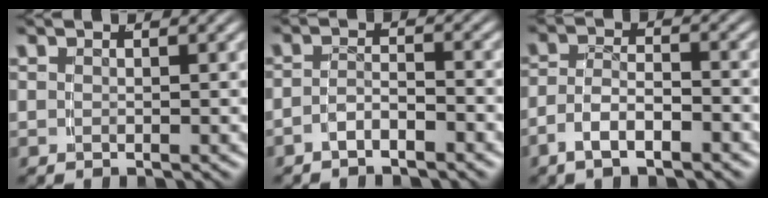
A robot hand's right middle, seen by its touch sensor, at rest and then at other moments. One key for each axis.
{"total": 2.4, "fx": -2.2, "fy": 0.4, "fz": 0.9, "tx": -0.011, "ty": -0.004, "tz": -0.039}
{"total": 3.4, "fx": -2.2, "fy": 1.6, "fz": 2.1, "tx": -0.041, "ty": -0.007, "tz": -0.037}